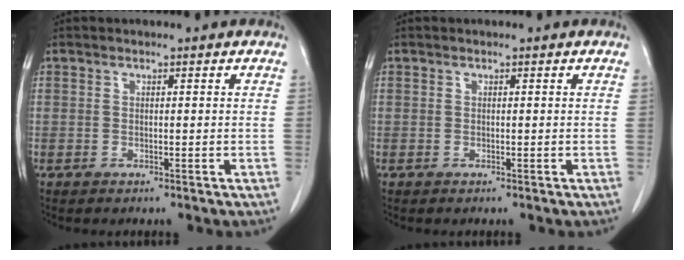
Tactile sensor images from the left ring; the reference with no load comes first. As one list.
[{"total": 0.0}]